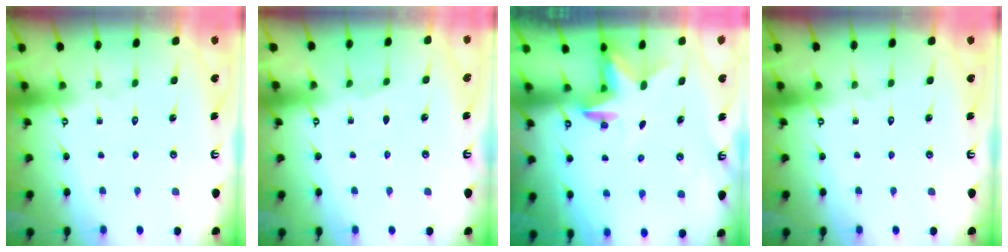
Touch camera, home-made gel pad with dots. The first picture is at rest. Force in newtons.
{"total": 1.6, "press": 1.6, "slide": 0.4}
{"total": 2.4, "press": 2.4, "slide": 0.4}
{"total": 0.0}